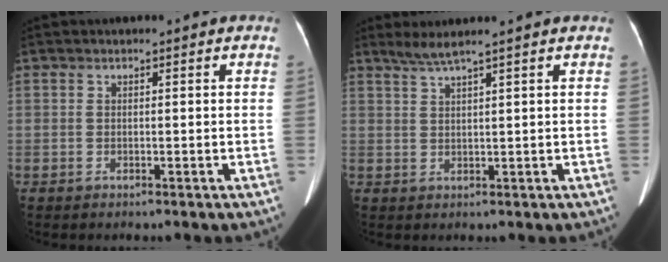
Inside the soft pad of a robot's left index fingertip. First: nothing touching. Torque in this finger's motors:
{"motor_torque": [-0.08, 0.03, -0.03, -0.02]}